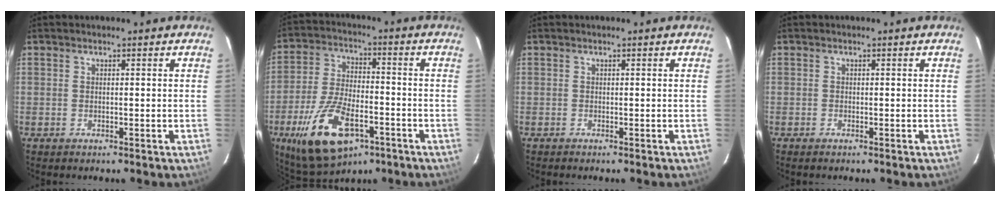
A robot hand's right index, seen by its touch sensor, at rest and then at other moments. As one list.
[{"total": 16.8, "force": [-8.1, 7.5, 12.6], "torque": [-0.265, -0.023, -0.139]}, {"total": 0.0}, {"total": 0.0}]